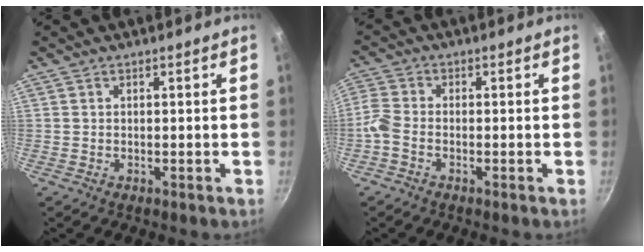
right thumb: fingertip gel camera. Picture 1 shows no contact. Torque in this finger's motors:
{"motor_torque": [-0.24, -0.24, 0.61, -0.12, 0.04]}